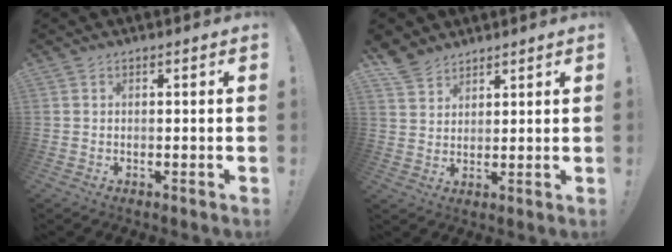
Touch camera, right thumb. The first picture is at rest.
{"total": 5.6, "force": [4.7, 3.0, 0.7], "torque": [-0.016, -0.033, 0.094]}